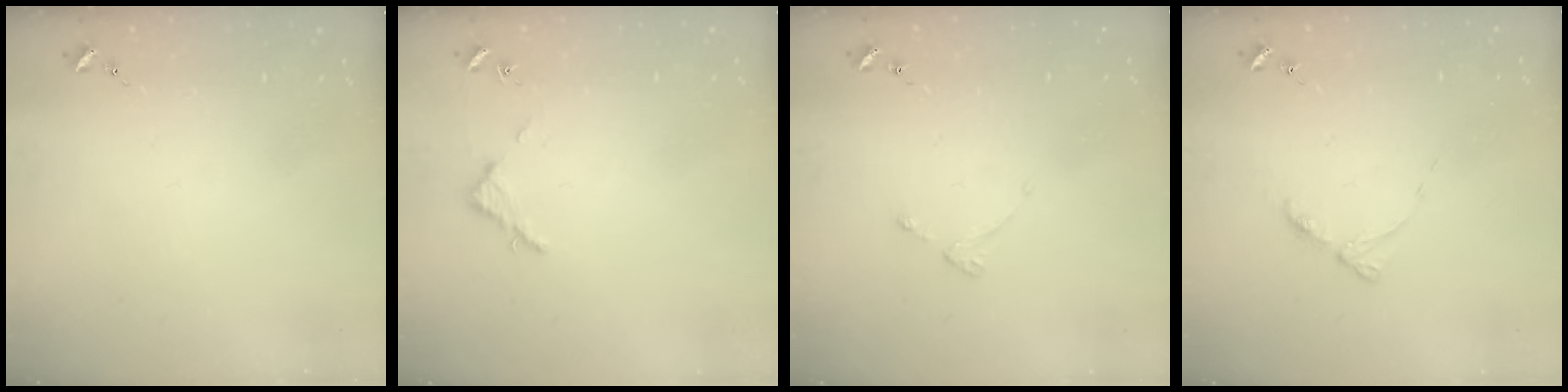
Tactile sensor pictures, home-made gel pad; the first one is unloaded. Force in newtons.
{"total": 2.8, "press": 2.8, "slide": 0.3}
{"total": 2.7, "press": 2.6, "slide": 0.5}
{"total": 5.2, "press": 5.1, "slide": 0.6}